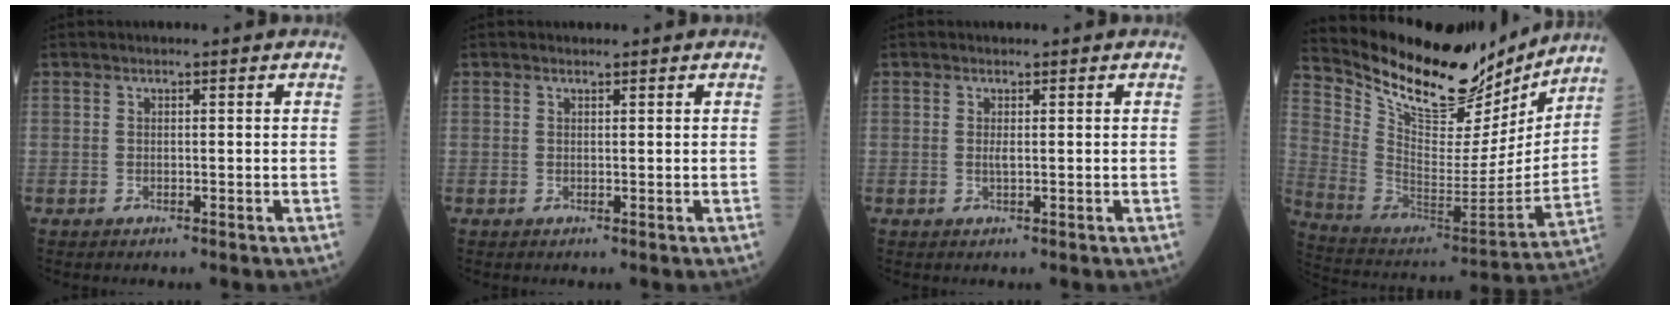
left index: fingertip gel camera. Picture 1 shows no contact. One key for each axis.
{"total": 0.0}
{"total": 0.6, "fx": -0.1, "fy": 0.1, "fz": 0.5, "tx": -0.017, "ty": -0.007, "tz": -0.001}
{"total": 23.1, "fx": 20.3, "fy": 6.1, "fz": 9.1, "tx": -0.168, "ty": -0.040, "tz": 0.326}